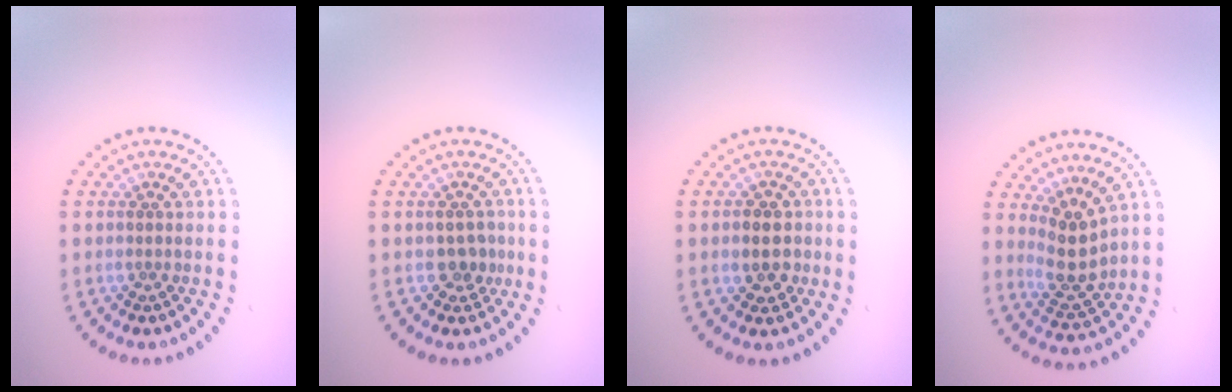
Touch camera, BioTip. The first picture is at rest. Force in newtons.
{"total": 1.7, "press": 1.5, "slide": 0.8}
{"total": 2.8, "press": 2.7, "slide": 0.7}
{"total": 3.2, "press": 2.6, "slide": 1.8}